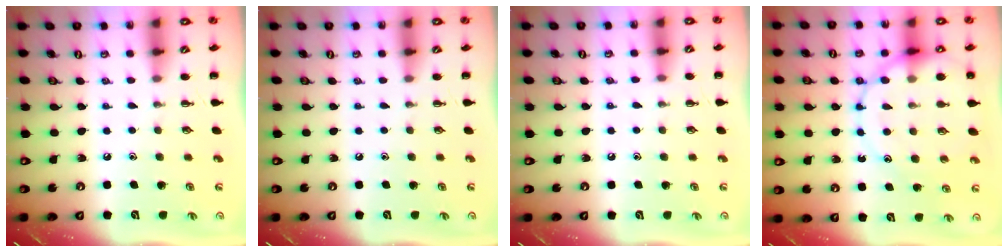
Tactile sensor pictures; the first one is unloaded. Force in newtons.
{"total": 0.0}
{"total": 6.5, "press": 6.1, "slide": 2.2}
{"total": 17.0, "press": 16.8, "slide": 2.8}